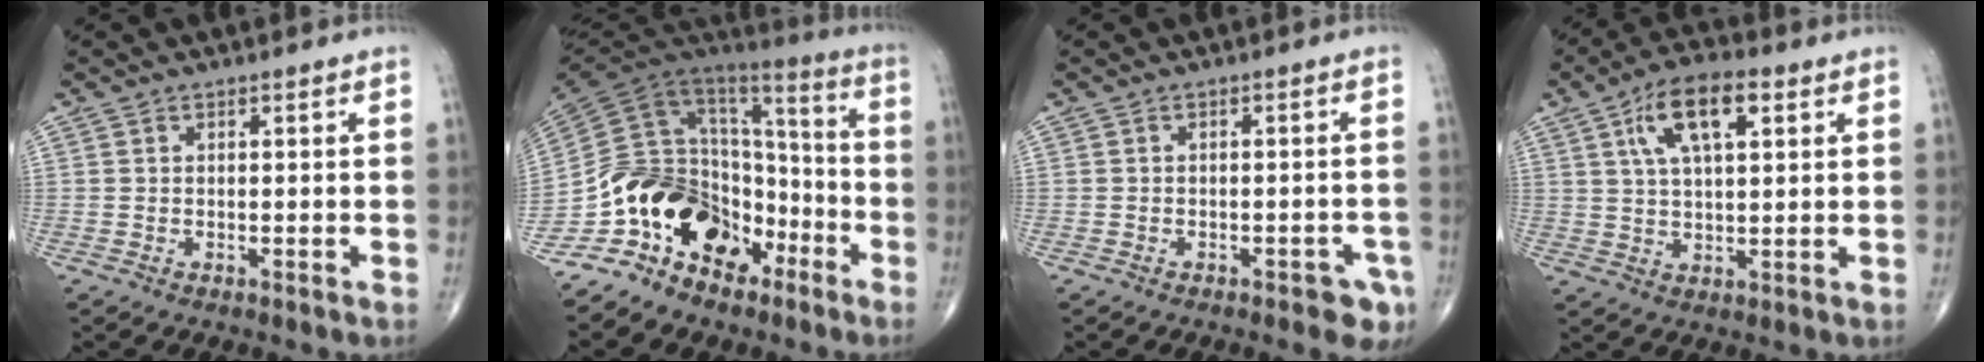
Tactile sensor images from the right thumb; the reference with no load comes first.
{"total": 20.9, "force": [-11.8, 13.2, 11.1], "torque": [-0.163, 0.106, -0.214]}
{"total": 4.6, "force": [-2.6, 2.0, 3.2], "torque": [-0.025, 0.012, -0.031]}
{"total": 11.1, "force": [4.3, 4.7, 9.1], "torque": [-0.157, 0.004, 0.074]}